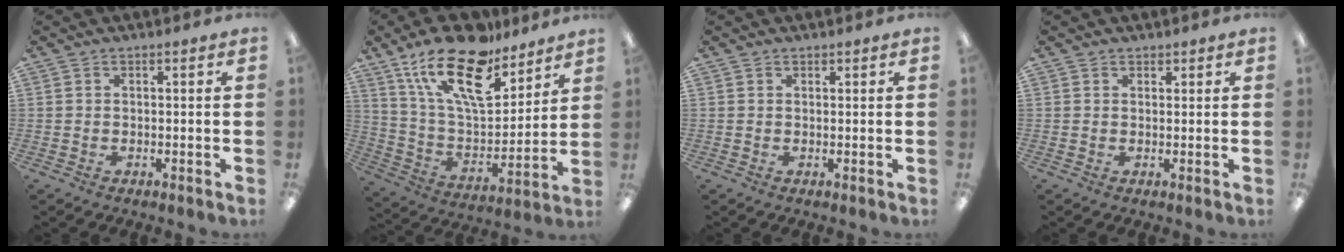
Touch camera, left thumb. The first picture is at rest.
{"total": 22.3, "force": [15.1, 9.4, 13.5], "torque": [-0.251, -0.086, 0.265]}
{"total": 0.8, "force": [0.7, 0.3, 0.0], "torque": [0.000, 0.000, 0.014]}
{"total": 1.3, "force": [1.1, 0.7, 0.0], "torque": [0.001, 0.000, 0.020]}